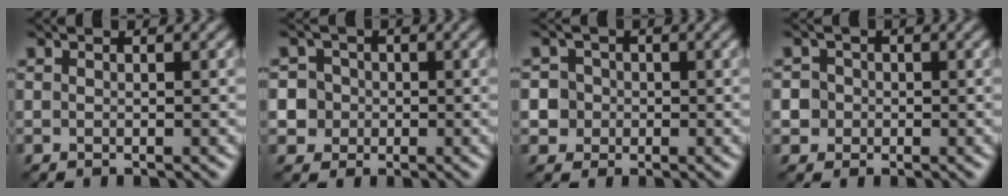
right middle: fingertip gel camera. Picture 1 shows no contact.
{"total": 5.1, "force": [-0.1, 4.9, 1.4], "torque": [-0.018, 0.031, -0.018]}
{"total": 4.5, "force": [0.0, 4.3, 1.3], "torque": [-0.012, 0.030, -0.016]}
{"total": 3.5, "force": [0.1, 3.3, 1.1], "torque": [-0.005, 0.024, -0.012]}